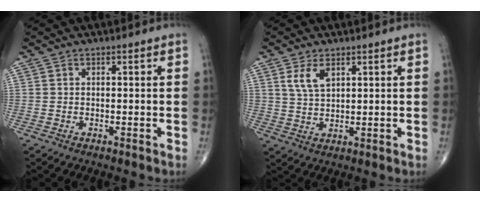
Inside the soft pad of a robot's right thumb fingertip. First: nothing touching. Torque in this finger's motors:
{"motor_torque": [0.04, 0.09, 0.54, 0.32, 0.12]}